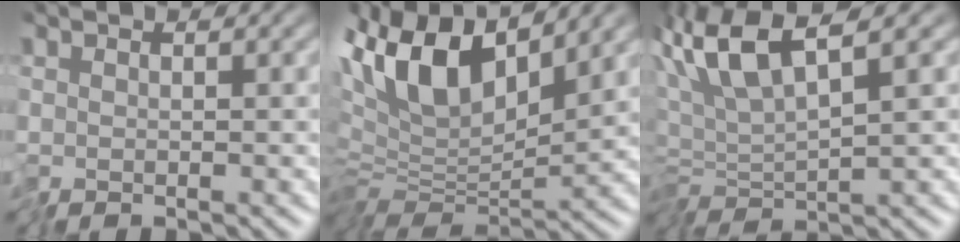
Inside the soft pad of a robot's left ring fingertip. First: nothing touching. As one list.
[{"total": 9.8, "force": [4.0, 5.1, 7.4], "torque": [-0.149, 0.009, 0.071]}, {"total": 5.8, "force": [1.8, 1.1, 5.4], "torque": [-0.116, 0.010, 0.029]}]